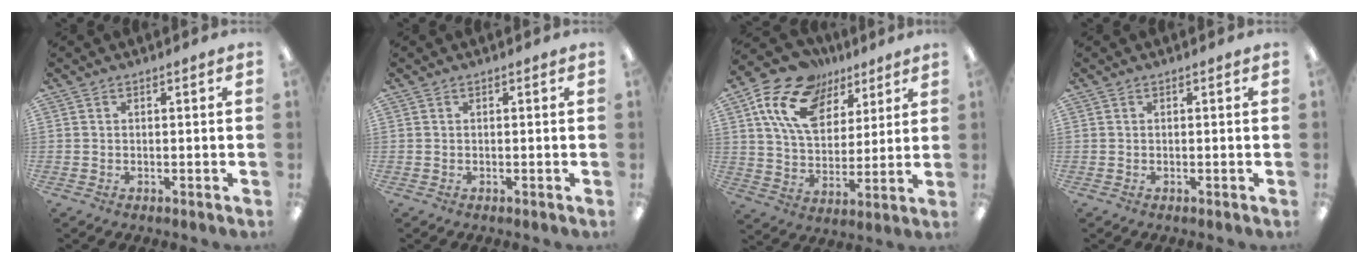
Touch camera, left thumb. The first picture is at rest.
{"total": 0.0}
{"total": 17.5, "force": [9.7, 11.4, 9.0], "torque": [-0.170, -0.030, 0.182]}
{"total": 0.0}